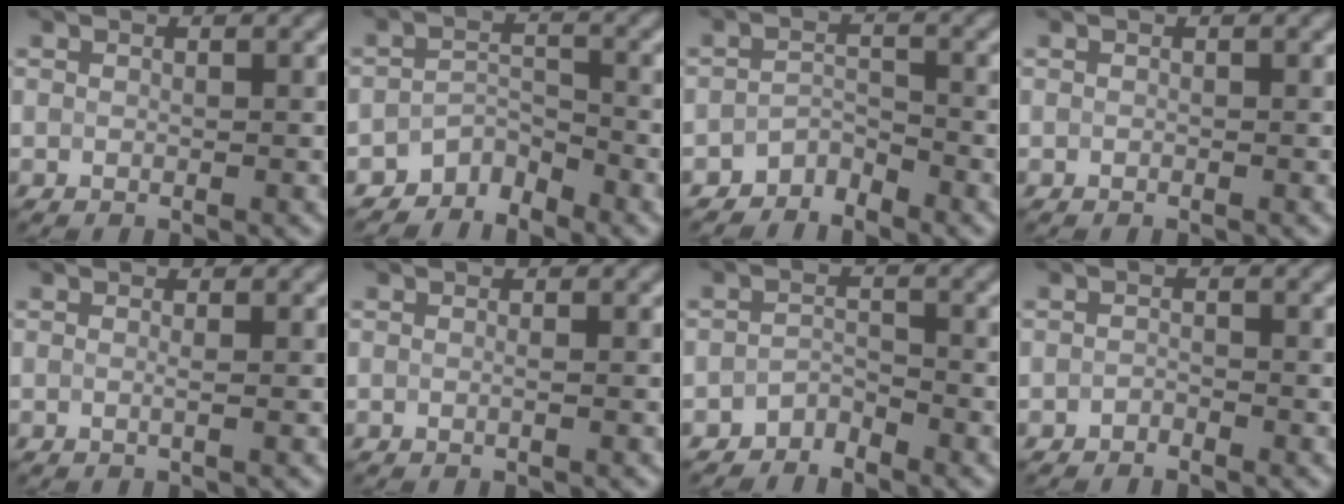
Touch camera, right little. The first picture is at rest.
{"total": 2.9, "force": [-2.6, 1.1, 0.4], "torque": [0.002, 0.007, -0.057]}
{"total": 2.1, "force": [-1.9, 0.8, 0.3], "torque": [-0.002, 0.010, -0.040]}
{"total": 0.0}
{"total": 0.7, "force": [-0.1, 0.2, 0.7], "torque": [-0.010, -0.004, -0.005]}
{"total": 0.6, "force": [-0.1, 0.2, 0.5], "torque": [-0.008, -0.004, -0.005]}
{"total": 1.7, "force": [-1.6, 0.6, 0.3], "torque": [-0.003, 0.009, -0.033]}
{"total": 0.7, "force": [-0.7, 0.2, 0.1], "torque": [-0.001, 0.001, -0.015]}